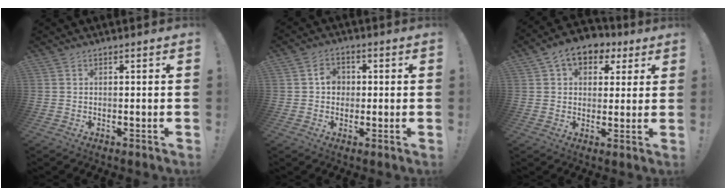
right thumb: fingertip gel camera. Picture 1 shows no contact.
{"total": 5.0, "force": [0.2, 4.4, 2.4], "torque": [-0.029, 0.006, -0.001]}
{"total": 8.9, "force": [4.5, 6.3, 4.4], "torque": [-0.060, -0.015, 0.086]}